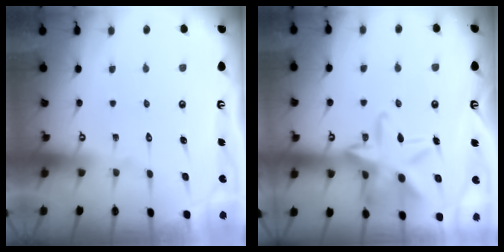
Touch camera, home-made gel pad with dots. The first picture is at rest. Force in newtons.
{"total": 17.5, "press": 17.4, "slide": 1.1}